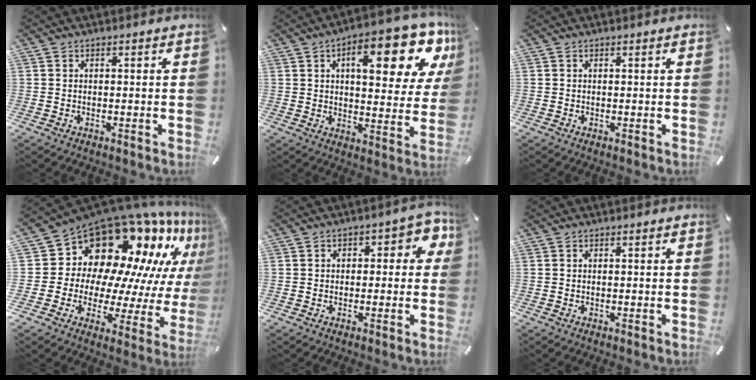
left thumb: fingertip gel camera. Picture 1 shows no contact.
{"total": 19.2, "force": [8.6, 8.1, 15.1], "torque": [-0.193, -0.044, 0.128]}
{"total": 0.0}
{"total": 18.8, "force": [12.8, 11.2, 8.0], "torque": [-0.115, -0.143, 0.228]}
{"total": 5.4, "force": [0.8, 3.5, 4.0], "torque": [-0.047, 0.006, 0.006]}
{"total": 0.0}